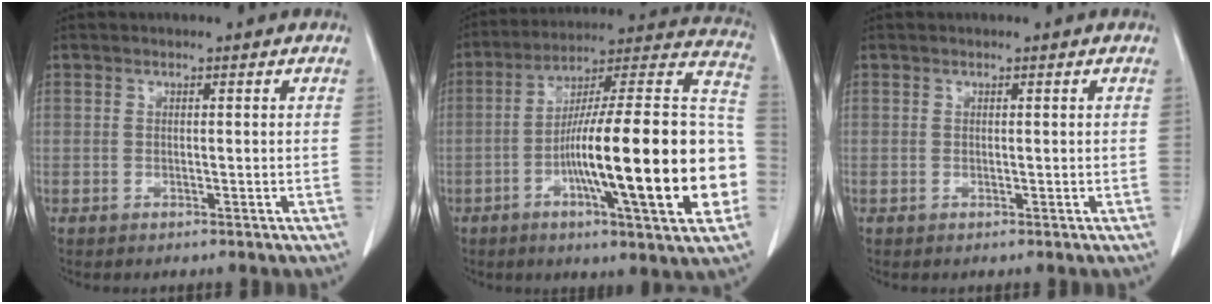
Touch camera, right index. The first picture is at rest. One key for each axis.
{"total": 27.1, "fx": -5.9, "fy": 2.4, "fz": 26.3, "tx": -0.327, "ty": 0.010, "tz": -0.099}
{"total": 0.0}